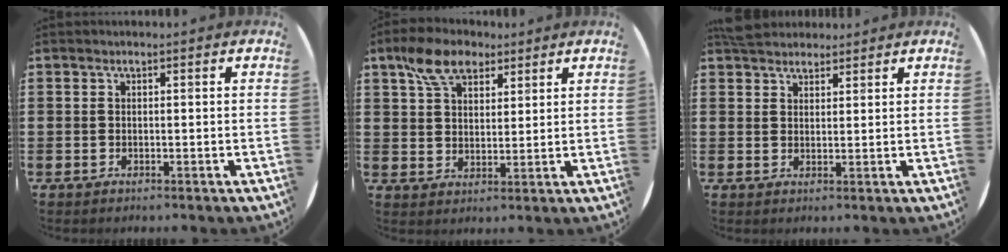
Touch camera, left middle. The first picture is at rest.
{"total": 7.2, "force": [4.9, 4.0, 3.4], "torque": [-0.067, 0.002, 0.090]}
{"total": 3.3, "force": [3.2, 1.0, 0.3], "torque": [-0.005, -0.003, 0.060]}